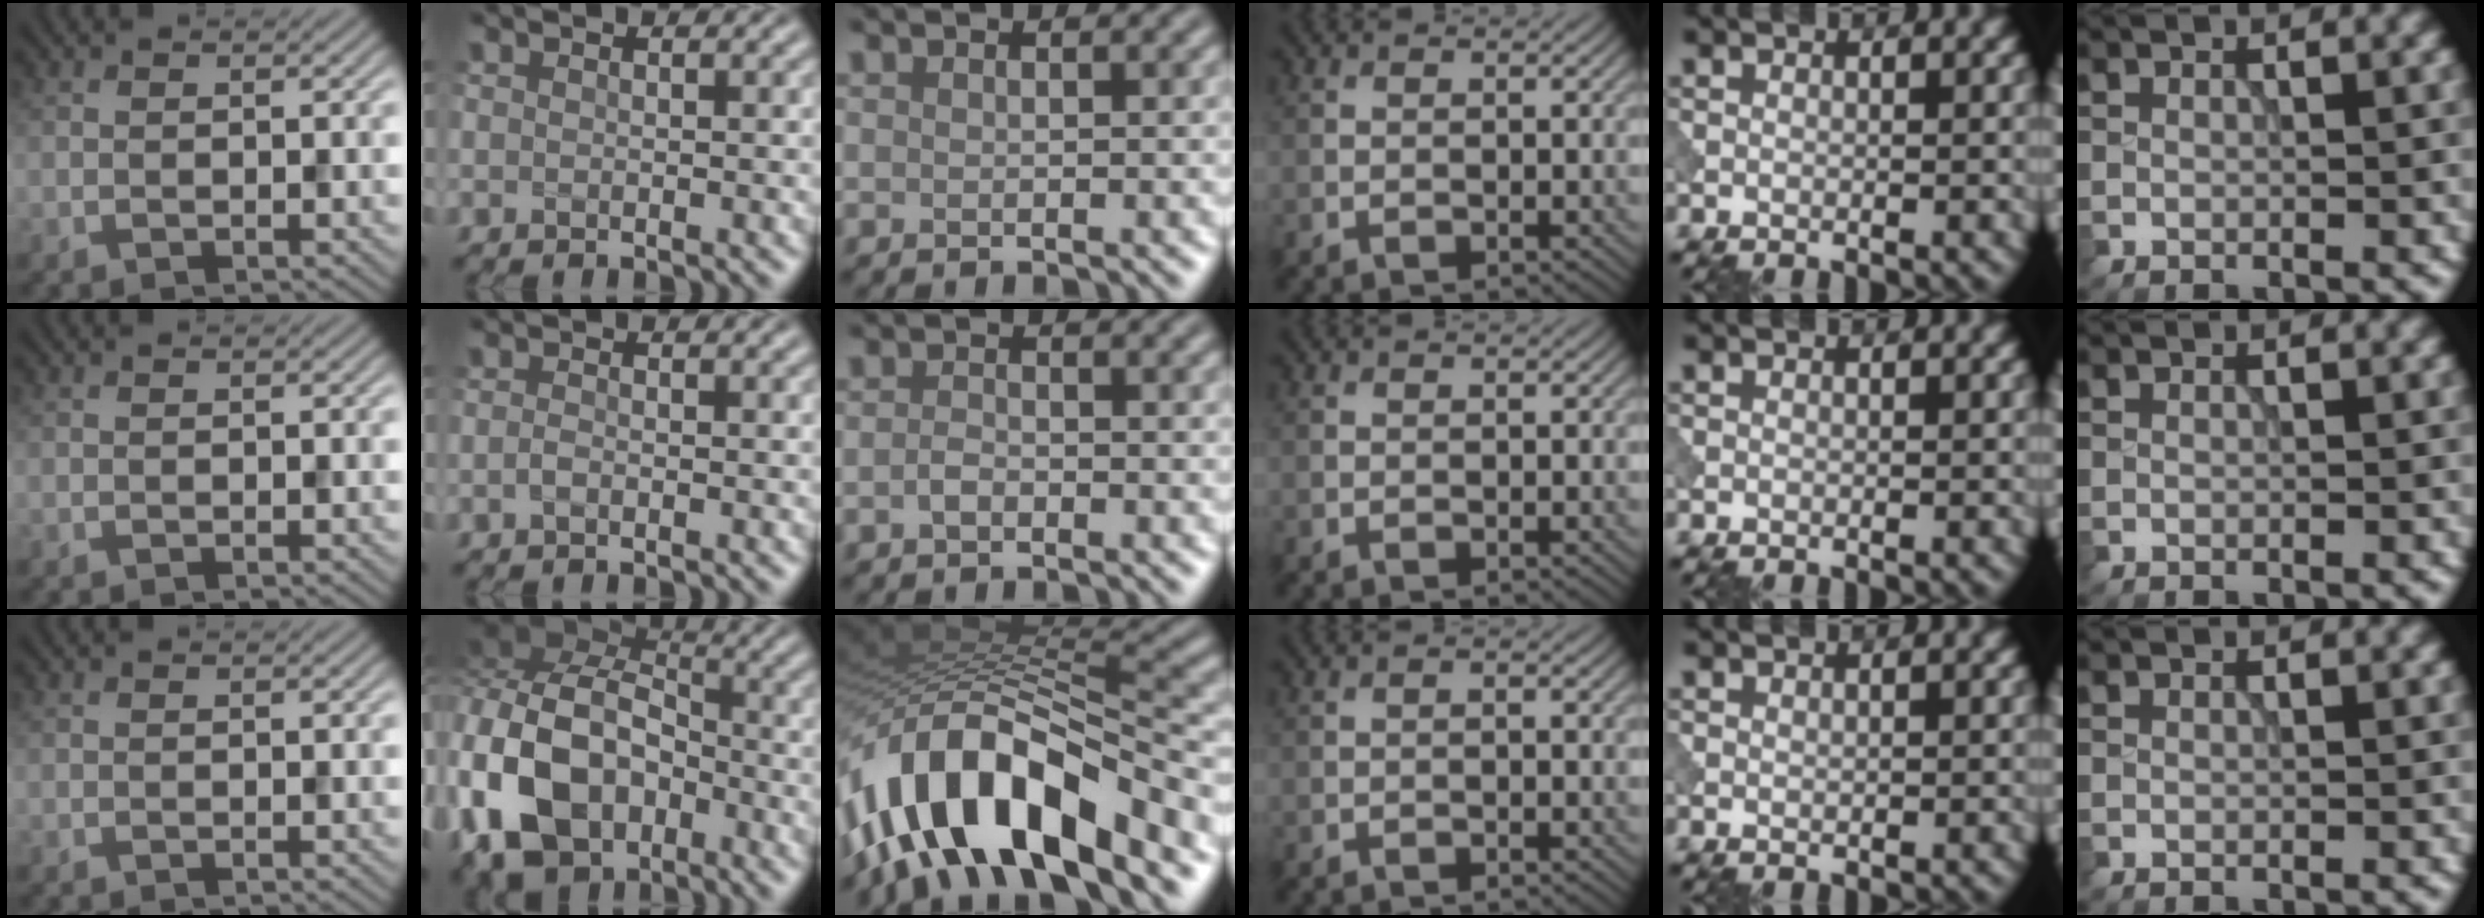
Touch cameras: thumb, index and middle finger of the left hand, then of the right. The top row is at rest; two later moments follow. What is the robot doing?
{"motion": "insert", "object": "peg toy"}